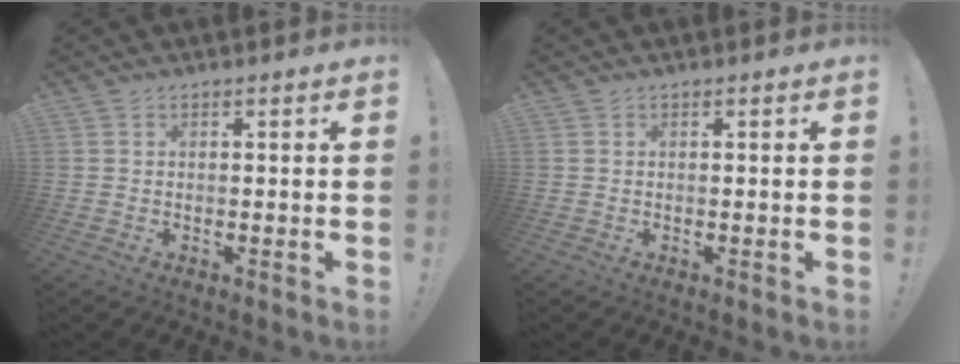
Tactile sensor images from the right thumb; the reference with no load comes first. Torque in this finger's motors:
{"motor_torque": [-0.01, 0.00, 0.01, -0.01, 0.00]}